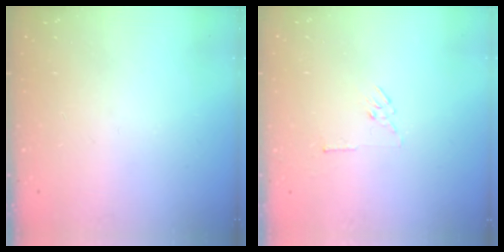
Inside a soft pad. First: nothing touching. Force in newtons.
{"total": 5.7, "press": 5.7, "slide": 0.7}